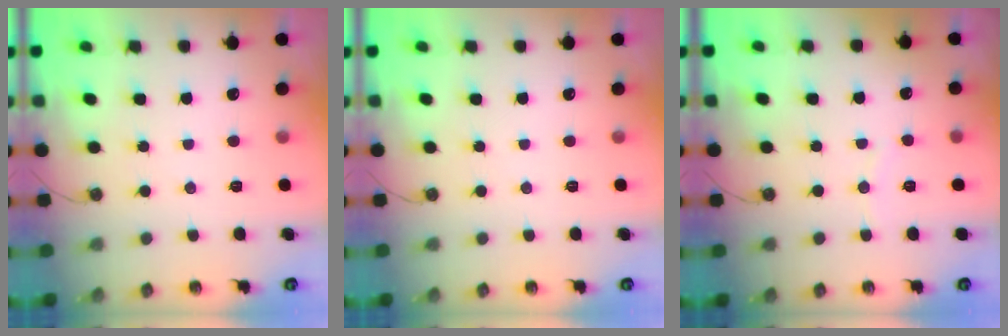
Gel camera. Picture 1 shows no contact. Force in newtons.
{"total": 0.0}
{"total": 4.0, "press": 4.0, "slide": 0.5}